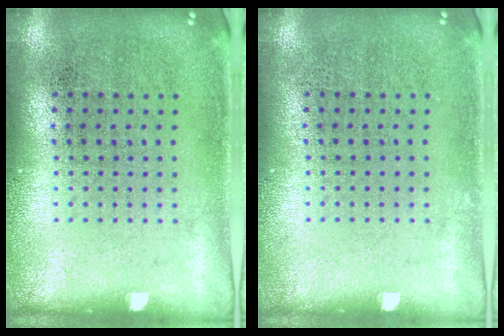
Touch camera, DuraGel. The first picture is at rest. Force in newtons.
{"total": 0.0}